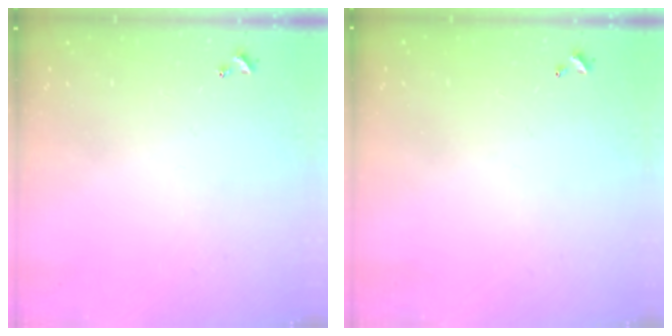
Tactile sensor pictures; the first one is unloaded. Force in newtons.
{"total": 2.8, "press": 2.8, "slide": 0.1}